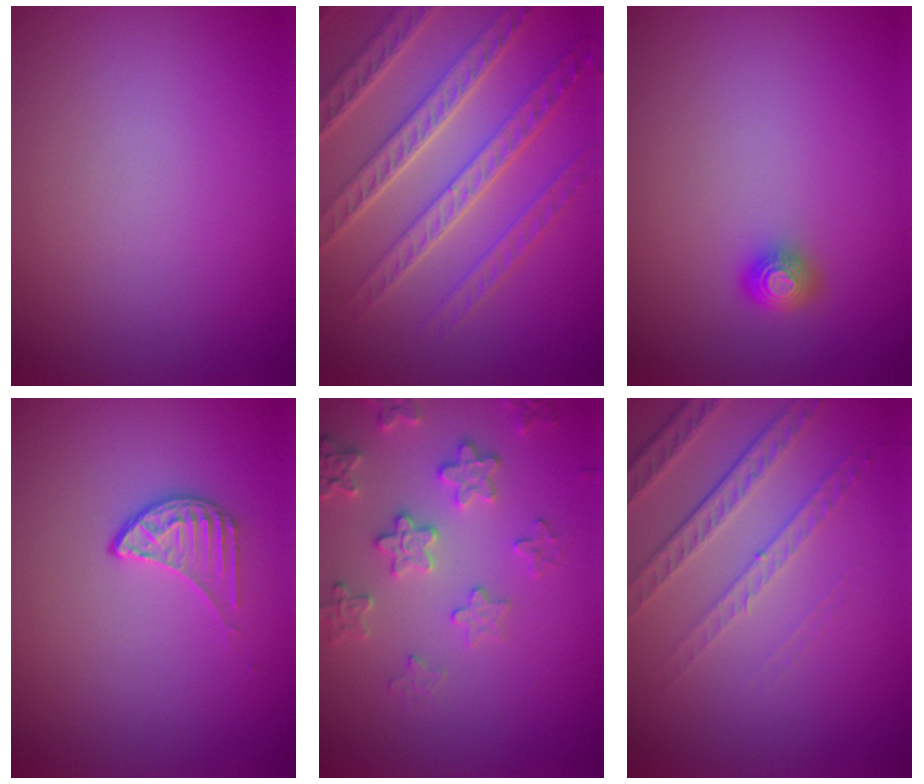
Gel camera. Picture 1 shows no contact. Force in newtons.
{"total": 7.9, "press": 5.5, "slide": 5.7}
{"total": 1.6, "press": 1.4, "slide": 0.6}
{"total": 1.9, "press": 1.3, "slide": 1.3}
{"total": 3.4, "press": 3.4, "slide": 0.2}
{"total": 4.7, "press": 3.2, "slide": 3.4}